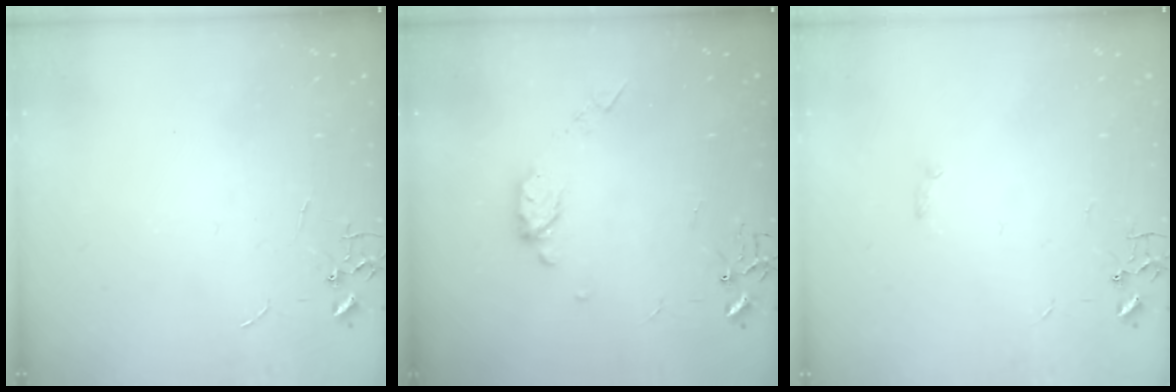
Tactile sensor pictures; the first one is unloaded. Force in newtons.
{"total": 8.4, "press": 8.3, "slide": 1.0}
{"total": 1.1, "press": 1.0, "slide": 0.3}